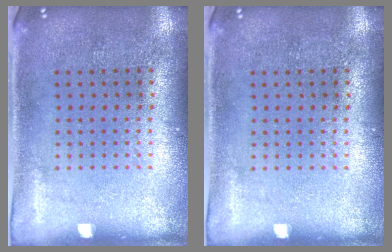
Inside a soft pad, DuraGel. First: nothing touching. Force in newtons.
{"total": 0.0}